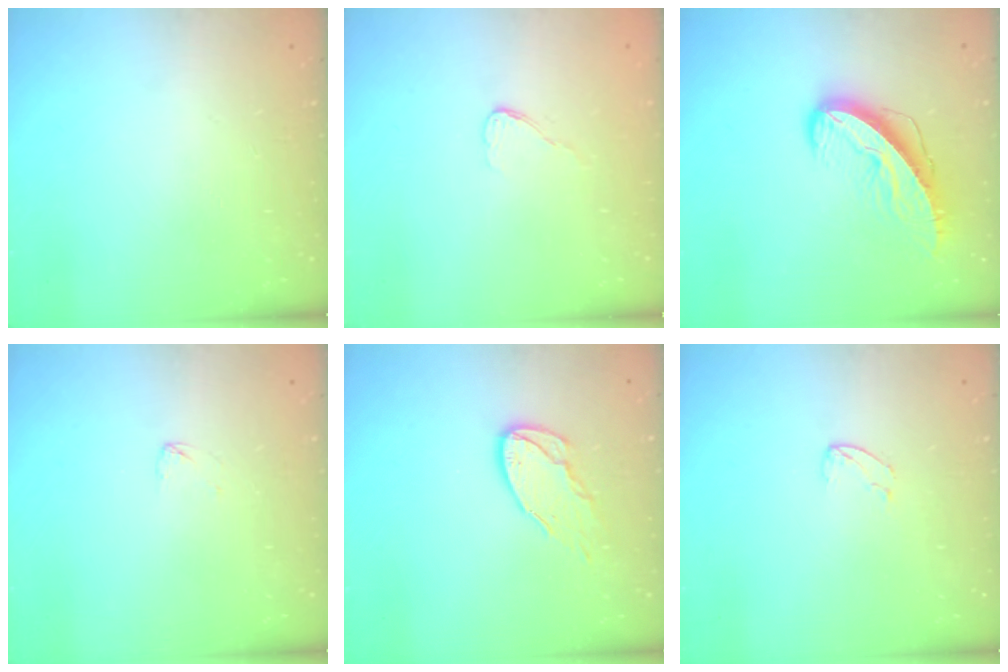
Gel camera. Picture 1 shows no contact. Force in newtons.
{"total": 3.5, "press": 3.5, "slide": 0.3}
{"total": 9.6, "press": 9.5, "slide": 1.2}
{"total": 1.9, "press": 1.9, "slide": 0.1}
{"total": 8.9, "press": 8.9, "slide": 0.3}
{"total": 3.4, "press": 3.4, "slide": 0.3}